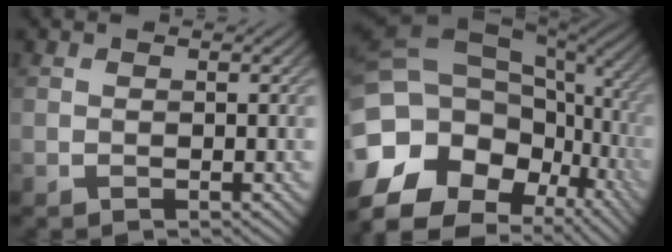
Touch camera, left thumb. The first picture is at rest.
{"total": 18.1, "force": [-7.3, 12.5, 10.8], "torque": [-0.266, 0.013, -0.105]}